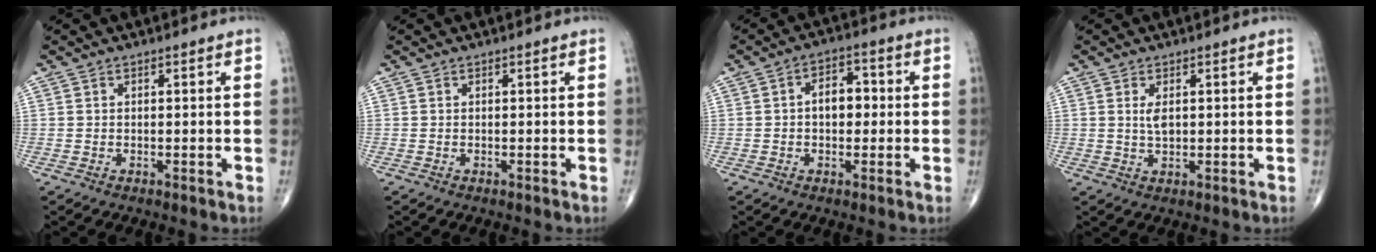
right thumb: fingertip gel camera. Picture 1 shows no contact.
{"total": 0.0}
{"total": 6.1, "force": [0.1, 3.9, 4.7], "torque": [-0.056, 0.017, -0.005]}
{"total": 2.7, "force": [0.7, 1.3, 2.3], "torque": [-0.044, -0.005, 0.016]}